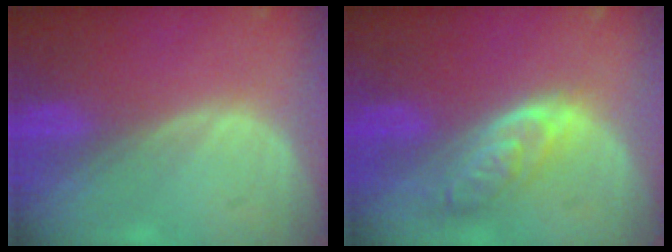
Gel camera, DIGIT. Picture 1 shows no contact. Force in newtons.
{"total": 6.4, "press": 5.8, "slide": 2.8}